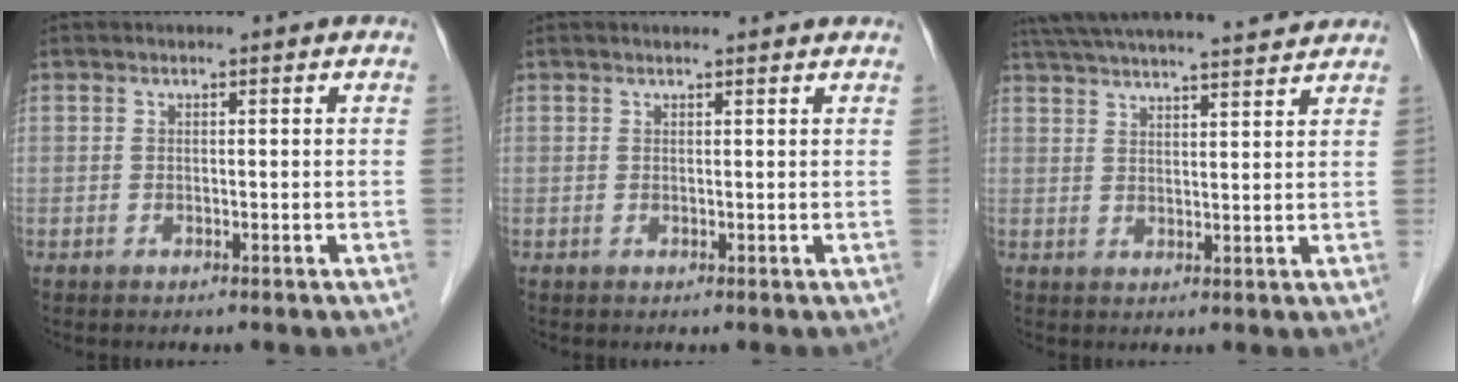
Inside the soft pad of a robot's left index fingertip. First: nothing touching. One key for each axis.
{"total": 2.5, "fx": 2.4, "fy": 0.2, "fz": 0.7, "tx": -0.012, "ty": 0.010, "tz": 0.024}
{"total": 18.6, "fx": 17.1, "fy": 1.2, "fz": 7.2, "tx": -0.127, "ty": 0.032, "tz": 0.245}